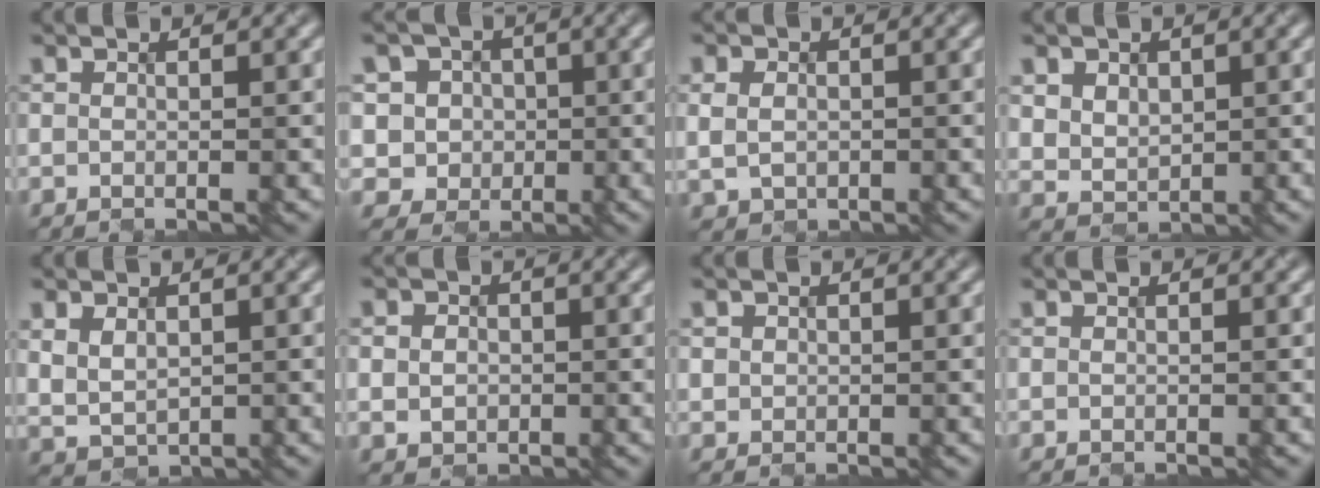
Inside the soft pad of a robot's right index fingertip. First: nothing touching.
{"total": 3.5, "force": [-0.5, 3.4, 0.5], "torque": [-0.011, 0.010, -0.014]}
{"total": 1.9, "force": [-0.5, 1.7, 0.8], "torque": [-0.026, -0.006, 0.004]}
{"total": 3.1, "force": [1.0, 2.6, 1.5], "torque": [-0.060, 0.009, 0.031]}
{"total": 2.3, "force": [0.2, 1.7, 1.5], "torque": [-0.047, -0.002, 0.020]}
{"total": 2.1, "force": [-0.4, 2.0, 0.6], "torque": [-0.013, 0.004, -0.005]}
{"total": 0.5, "force": [0.0, 0.4, -0.4], "torque": [-0.003, 0.000, 0.011]}
{"total": 0.0}